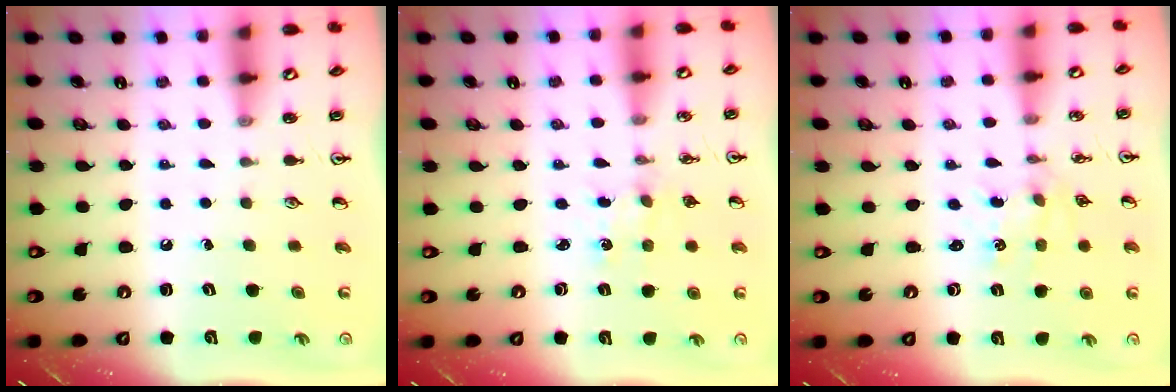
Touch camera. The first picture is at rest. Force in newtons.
{"total": 0.0}
{"total": 0.9, "press": 0.8, "slide": 0.1}